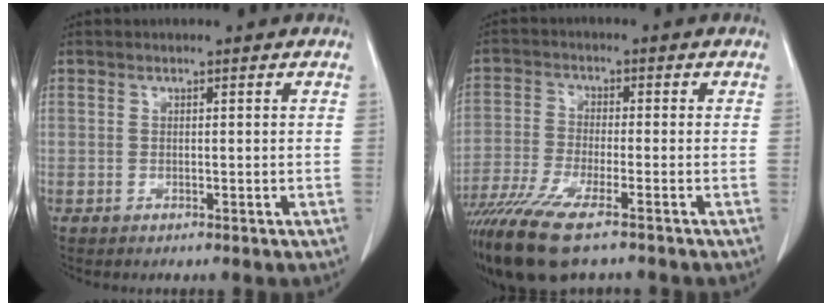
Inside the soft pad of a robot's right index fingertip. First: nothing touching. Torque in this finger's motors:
{"motor_torque": [1.84, -0.31, 0.86, 0.21]}